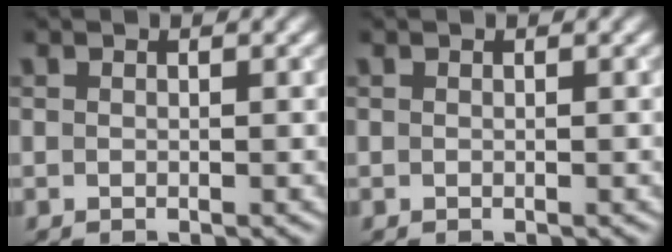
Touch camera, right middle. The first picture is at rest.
{"total": 0.0}